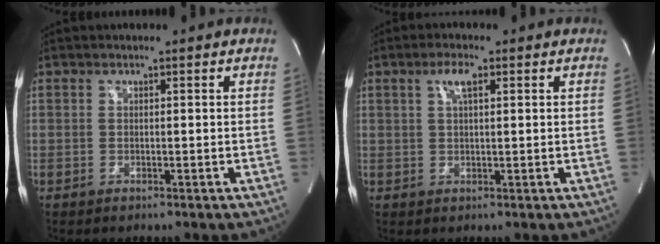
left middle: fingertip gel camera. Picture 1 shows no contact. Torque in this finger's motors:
{"motor_torque": [0.45, -0.31, 0.24, 0.05]}